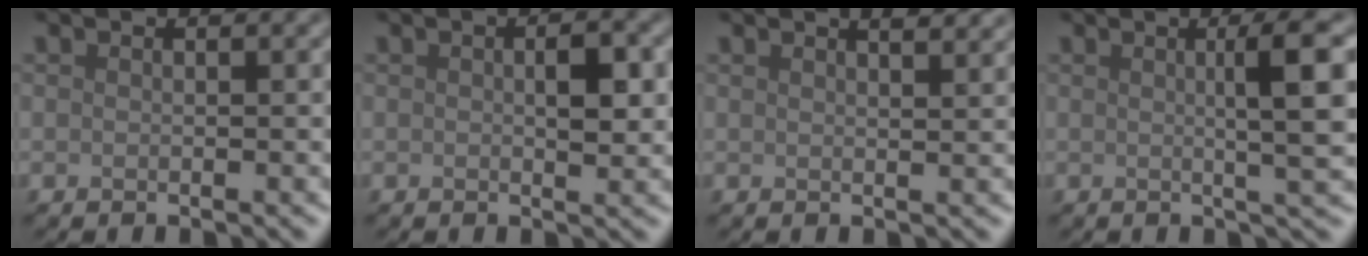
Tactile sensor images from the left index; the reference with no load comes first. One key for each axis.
{"total": 2.7, "fx": 0.3, "fy": 0.8, "fz": 2.5, "tx": -0.039, "ty": 0.001, "tz": 0.004}
{"total": 2.7, "fx": 2.1, "fy": 0.9, "fz": 1.5, "tx": -0.001, "ty": 0.013, "tz": 0.006}
{"total": 5.3, "fx": 0.8, "fy": 0.8, "fz": 5.2, "tx": -0.074, "ty": 0.008, "tz": 0.010}